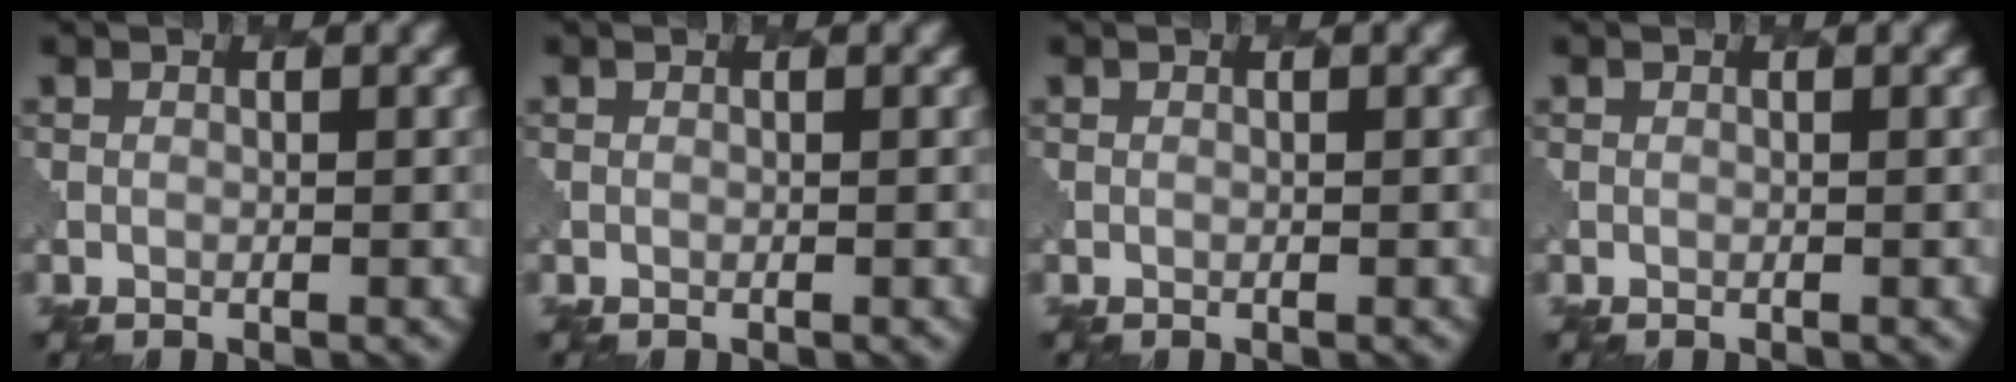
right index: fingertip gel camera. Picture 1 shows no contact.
{"total": 0.0}
{"total": 0.0}
{"total": 0.0}